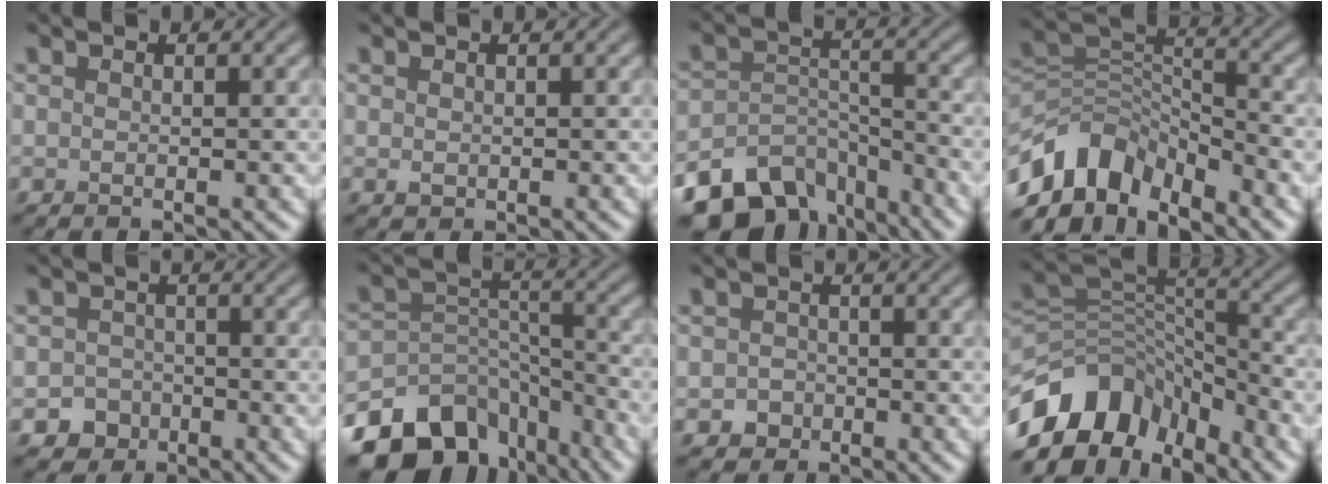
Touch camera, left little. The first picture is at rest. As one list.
[{"total": 0.6, "force": [0.1, 0.5, 0.3], "torque": [-0.005, -0.001, 0.003]}, {"total": 9.5, "force": [-7.4, 4.9, 3.6], "torque": [-0.058, -0.007, -0.119]}, {"total": 8.0, "force": [-5.7, 4.3, 3.7], "torque": [-0.052, -0.004, -0.115]}, {"total": 2.8, "force": [-1.6, 2.2, 0.3], "torque": [0.010, 0.001, -0.030]}, {"total": 12.1, "force": [-8.8, 7.1, 4.3], "torque": [-0.073, -0.001, -0.136]}, {"total": 1.5, "force": [-0.6, 1.3, 0.3], "torque": [0.005, 0.001, -0.013]}, {"total": 10.9, "force": [-6.7, 7.0, 5.1], "torque": [-0.095, 0.018, -0.135]}]